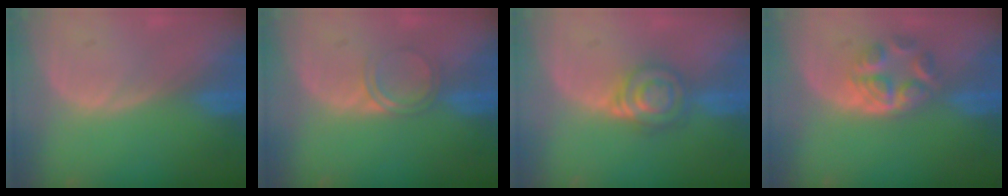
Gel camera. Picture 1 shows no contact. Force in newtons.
{"total": 2.8, "press": 2.8, "slide": 0.2}
{"total": 6.6, "press": 5.6, "slide": 3.4}
{"total": 6.2, "press": 5.2, "slide": 3.3}